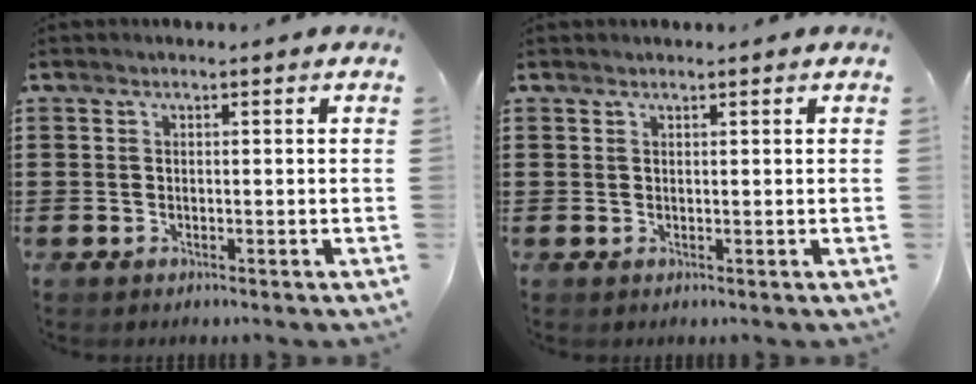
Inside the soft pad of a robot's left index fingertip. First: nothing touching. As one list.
[{"total": 0.6, "force": [0.6, 0.2, 0.1], "torque": [-0.004, -0.001, 0.013]}]